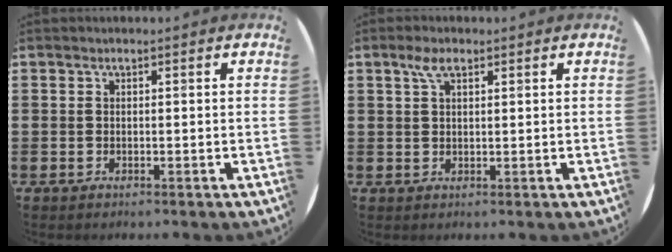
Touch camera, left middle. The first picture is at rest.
{"total": 2.8, "force": [1.7, 1.1, 2.0], "torque": [-0.045, 0.008, 0.029]}